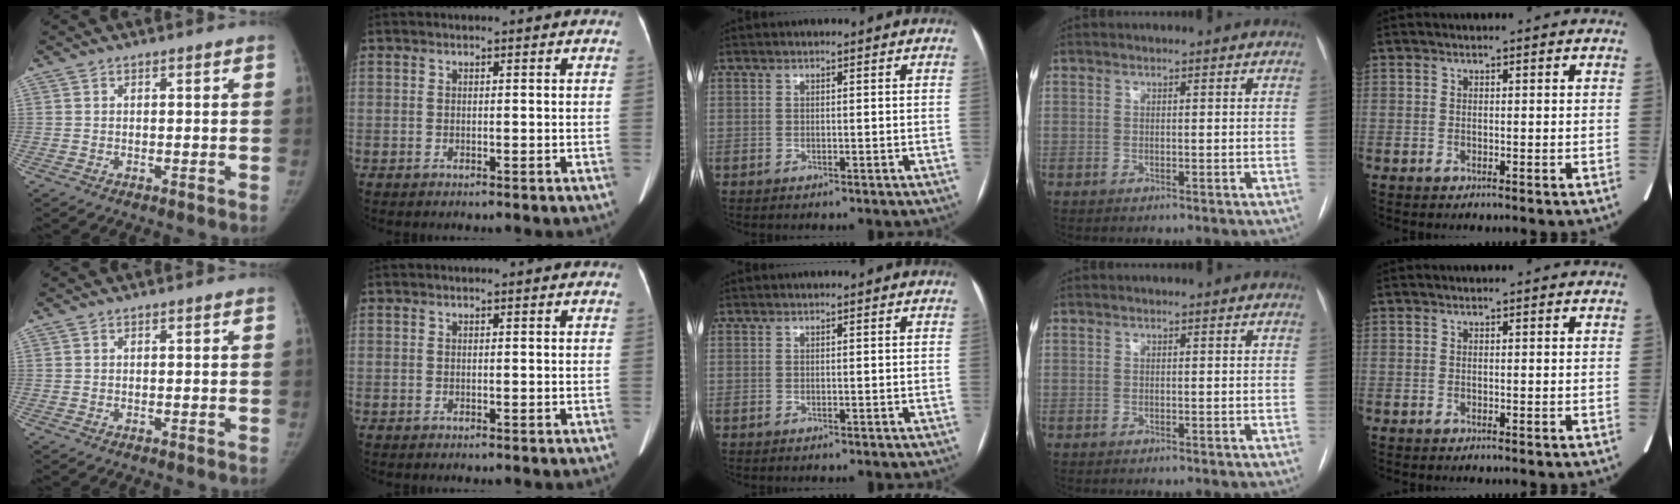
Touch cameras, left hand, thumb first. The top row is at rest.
{}